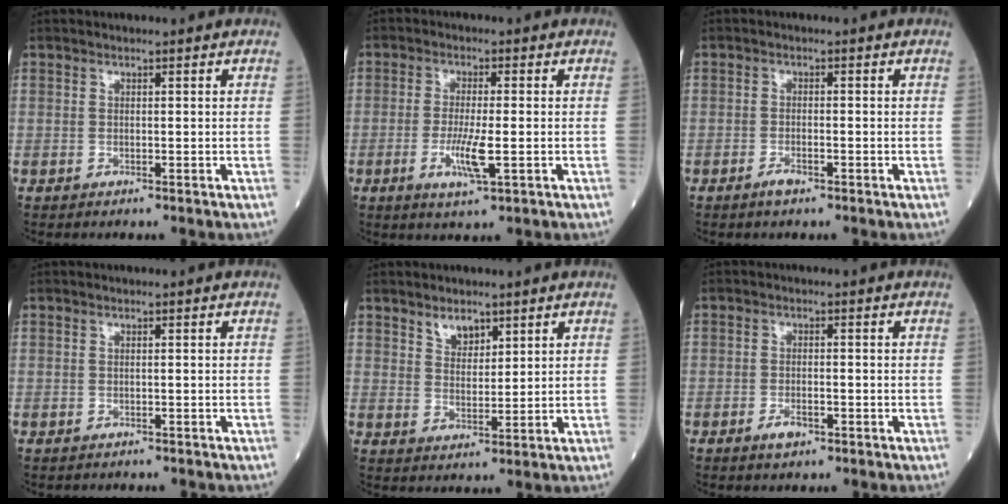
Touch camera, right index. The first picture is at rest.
{"total": 5.3, "force": [-1.5, 0.6, 5.1], "torque": [-0.102, -0.011, -0.024]}
{"total": 1.8, "force": [-1.2, 0.4, 1.2], "torque": [-0.025, -0.001, -0.021]}
{"total": 1.1, "force": [-0.9, 0.5, 0.1], "torque": [-0.007, 0.001, -0.013]}
{"total": 3.5, "force": [2.5, 1.8, 1.7], "torque": [-0.030, -0.002, 0.049]}
{"total": 2.3, "force": [-1.4, 0.9, 1.7], "torque": [-0.031, 0.000, -0.023]}